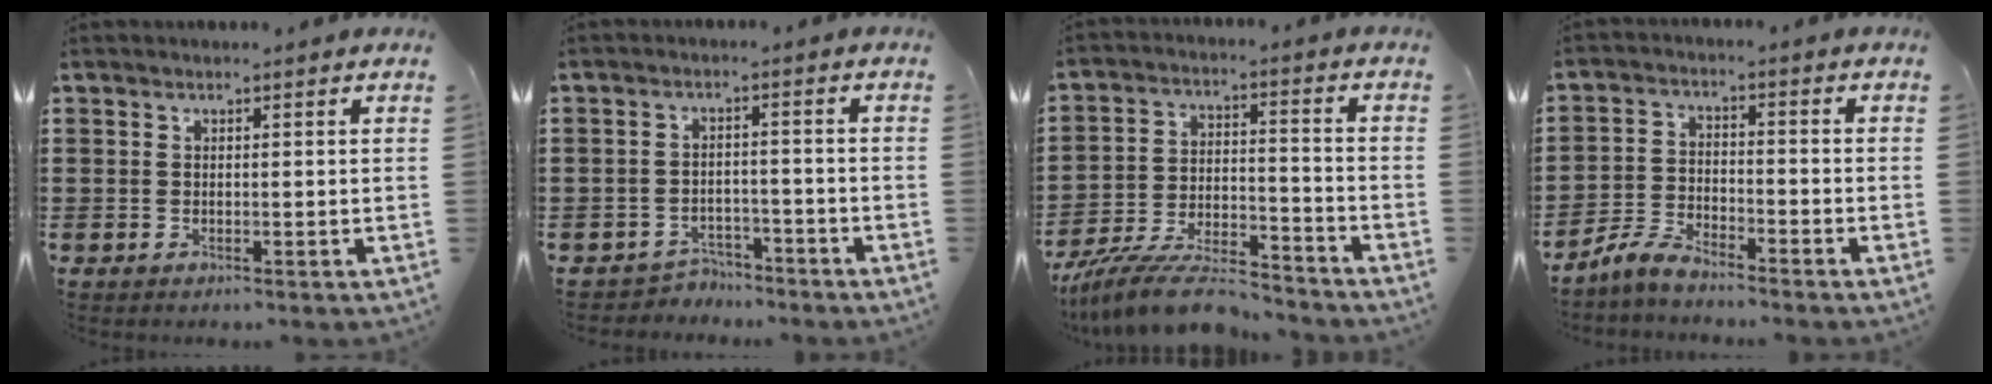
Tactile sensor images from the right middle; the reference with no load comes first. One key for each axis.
{"total": 3.1, "fx": -3.0, "fy": 0.7, "fz": -0.2, "tx": -0.007, "ty": 0.001, "tz": -0.066}
{"total": 10.6, "fx": -9.5, "fy": 1.4, "fz": 4.3, "tx": -0.083, "ty": 0.020, "tz": -0.186}
{"total": 4.6, "fx": -4.4, "fy": 0.5, "fz": 1.4, "tx": -0.047, "ty": 0.000, "tz": -0.093}